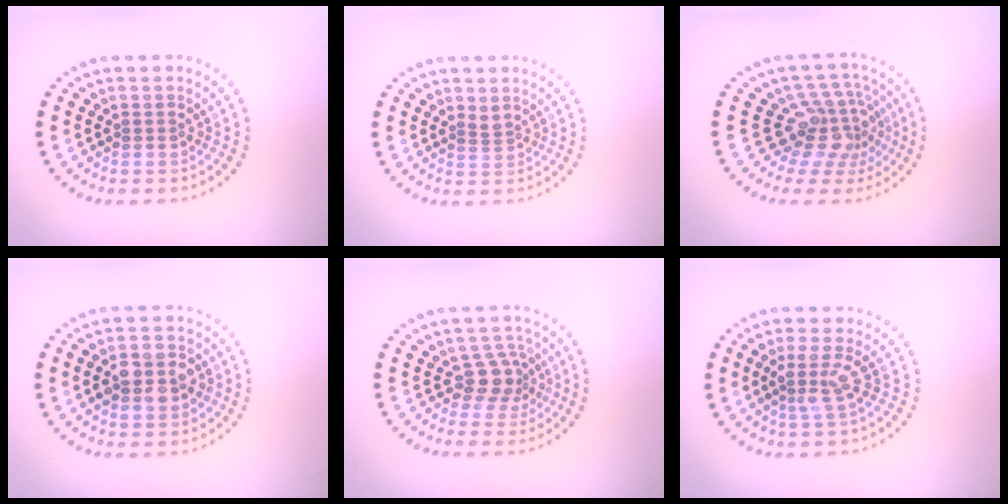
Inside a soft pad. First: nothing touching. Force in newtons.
{"total": 0.8, "press": 0.5, "slide": 0.6}
{"total": 4.5, "press": 3.2, "slide": 3.2}
{"total": 4.5, "press": 4.5, "slide": 0.2}
{"total": 2.7, "press": 2.1, "slide": 1.8}
{"total": 2.6, "press": 1.9, "slide": 1.7}